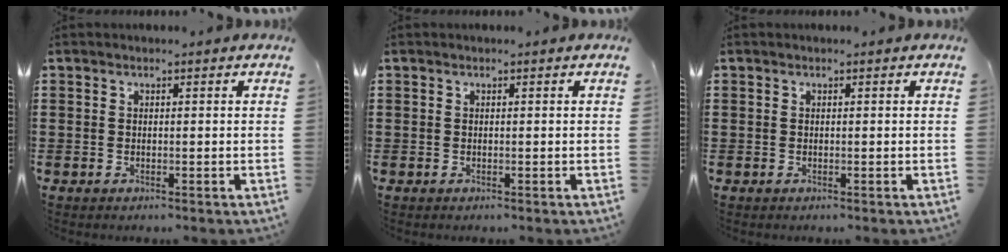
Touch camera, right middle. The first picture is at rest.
{"total": 0.0}
{"total": 0.0}